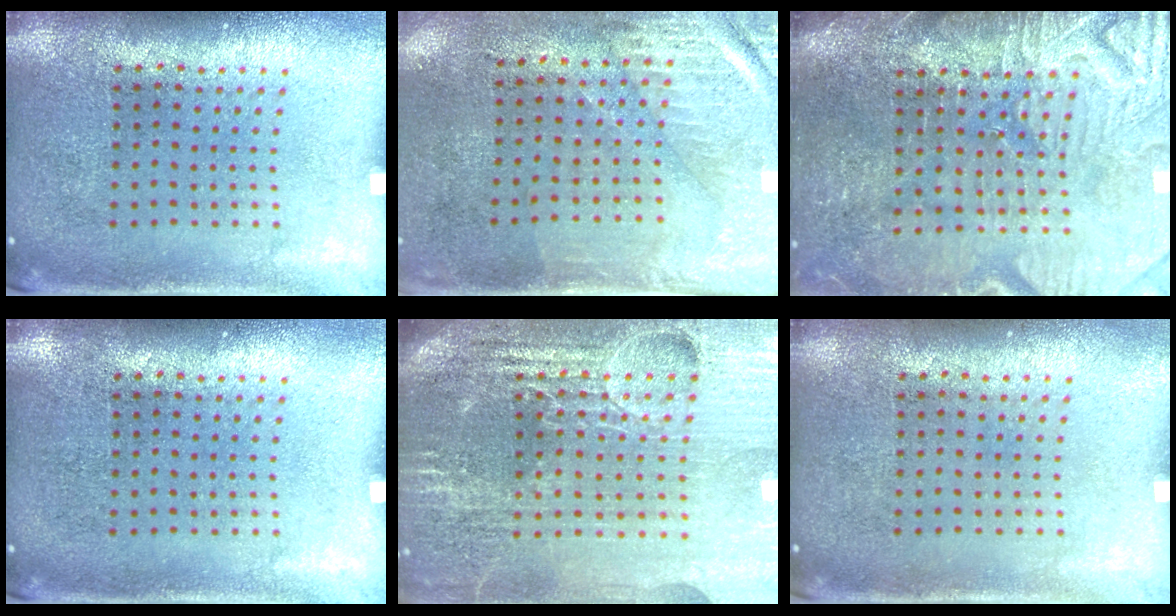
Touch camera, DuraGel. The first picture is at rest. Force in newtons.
{"total": 2.9, "press": 2.5, "slide": 1.5}
{"total": 3.9, "press": 3.7, "slide": 1.2}
{"total": 0.0}
{"total": 6.1, "press": 5.4, "slide": 2.7}
{"total": 0.0}